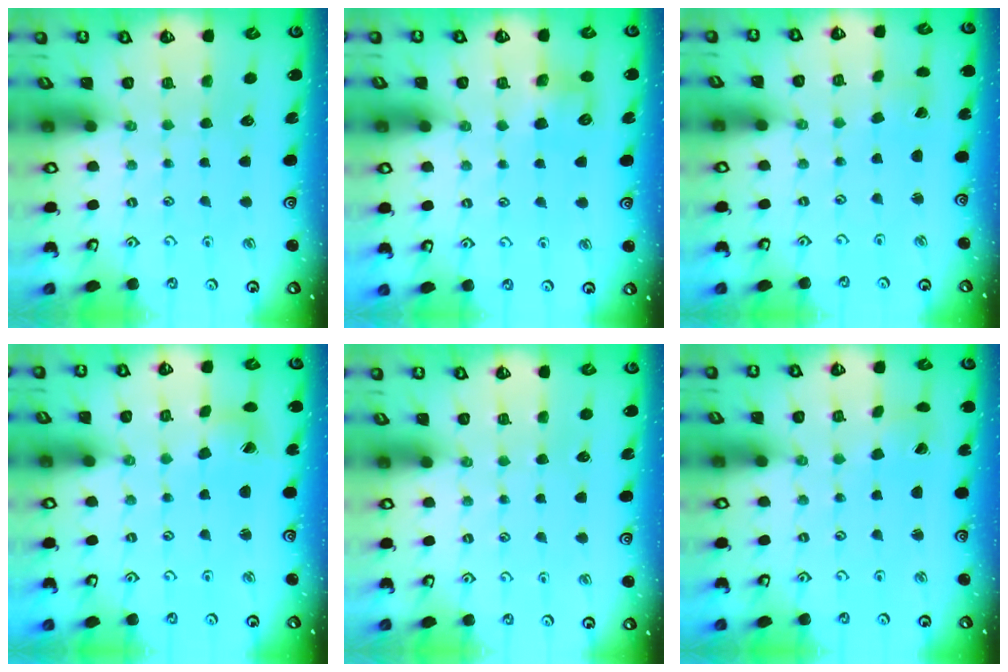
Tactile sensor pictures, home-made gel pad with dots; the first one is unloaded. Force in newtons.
{"total": 6.6, "press": 6.6, "slide": 0.5}
{"total": 0.0}
{"total": 3.0, "press": 3.0, "slide": 0.4}
{"total": 0.0}
{"total": 1.1, "press": 1.1, "slide": 0.1}